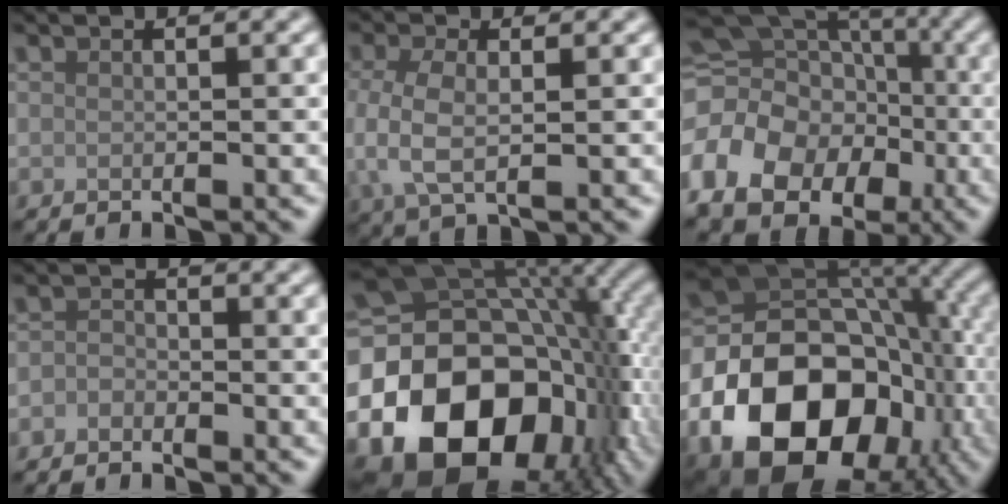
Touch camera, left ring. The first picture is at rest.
{"total": 4.4, "force": [-0.3, 2.3, 3.8], "torque": [-0.092, -0.007, -0.006]}
{"total": 15.6, "force": [-4.7, 12.7, 7.8], "torque": [-0.171, -0.007, -0.092]}
{"total": 1.1, "force": [-0.8, 0.8, 0.3], "torque": [-0.004, 0.002, -0.019]}
{"total": 20.5, "force": [-5.7, 15.1, 12.7], "torque": [-0.234, -0.028, -0.087]}
{"total": 18.8, "force": [-6.5, 13.9, 10.8], "torque": [-0.189, -0.030, -0.108]}